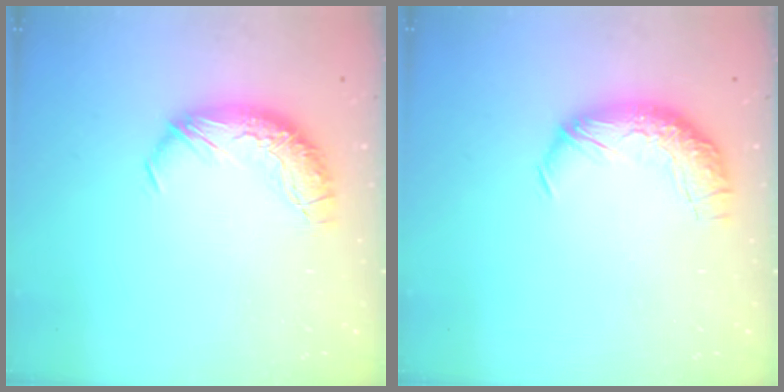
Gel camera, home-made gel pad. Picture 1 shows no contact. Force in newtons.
{"total": 2.3, "press": 0.9, "slide": 2.1}